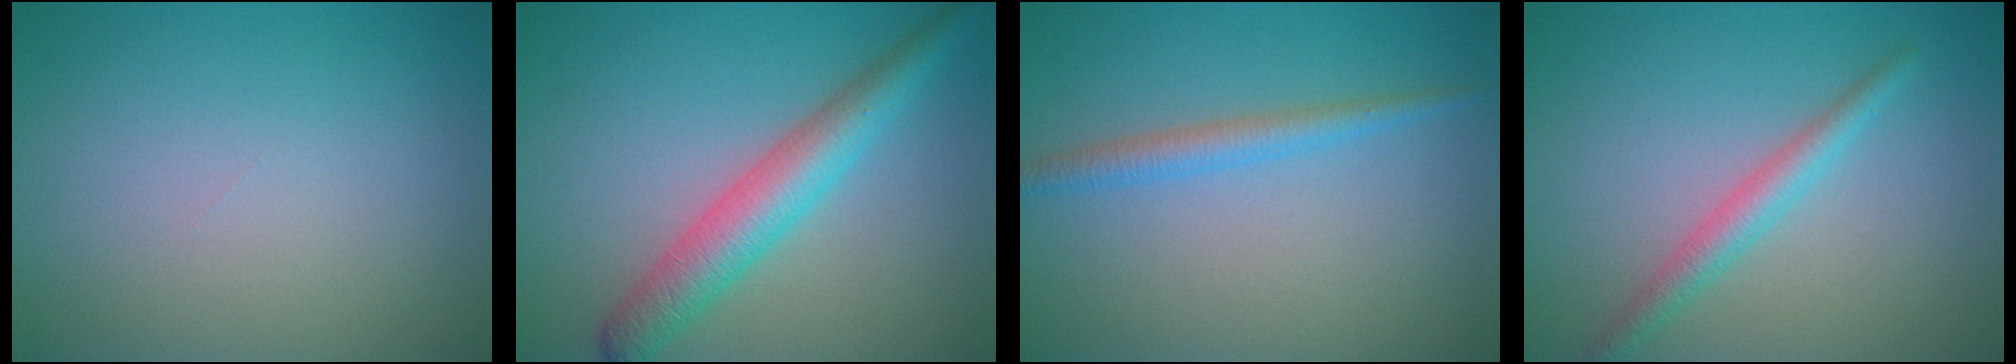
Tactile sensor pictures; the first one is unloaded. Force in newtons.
{"total": 5.0, "press": 5.0, "slide": 0.2}
{"total": 2.1, "press": 2.1, "slide": 0.1}
{"total": 2.5, "press": 2.5, "slide": 0.0}